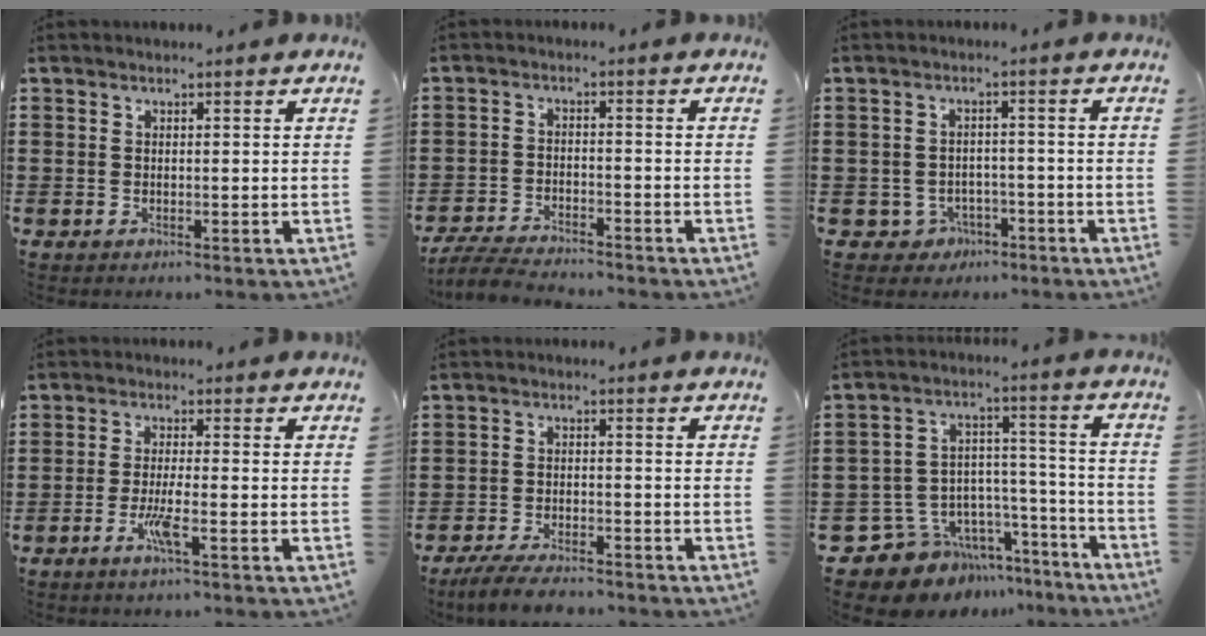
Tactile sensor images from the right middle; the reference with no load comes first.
{"total": 5.0, "force": [-4.8, 0.5, 1.2], "torque": [-0.031, 0.000, -0.096]}
{"total": 2.0, "force": [-1.6, 1.3, 0.2], "torque": [-0.014, -0.001, -0.036]}
{"total": 2.6, "force": [-0.9, 0.0, 2.5], "torque": [-0.051, -0.007, -0.021]}
{"total": 4.6, "force": [-4.3, 0.7, 1.5], "torque": [-0.039, -0.004, -0.085]}
{"total": 9.6, "force": [-8.1, 5.1, 1.2], "torque": [-0.041, 0.015, -0.148]}